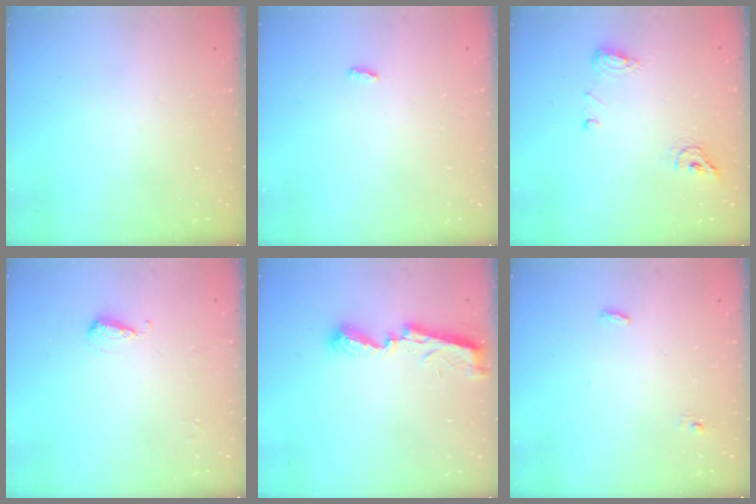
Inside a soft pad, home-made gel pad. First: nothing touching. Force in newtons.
{"total": 2.9, "press": 2.6, "slide": 1.3}
{"total": 8.2, "press": 8.1, "slide": 1.5}
{"total": 5.2, "press": 5.1, "slide": 0.9}
{"total": 7.6, "press": 7.5, "slide": 0.3}
{"total": 3.6, "press": 3.4, "slide": 1.0}